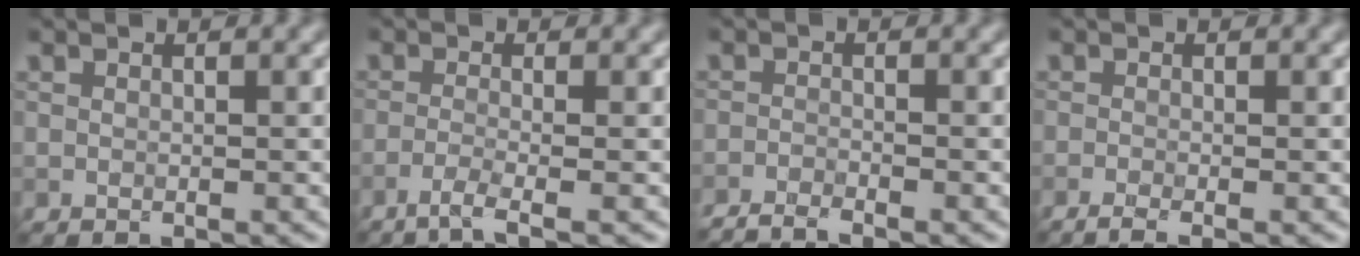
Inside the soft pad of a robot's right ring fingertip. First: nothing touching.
{"total": 2.3, "force": [-1.4, 0.3, 1.8], "torque": [-0.030, -0.001, -0.044]}
{"total": 3.0, "force": [-2.8, 0.2, 1.1], "torque": [-0.026, -0.007, -0.058]}
{"total": 1.9, "force": [-1.3, 0.4, 1.4], "torque": [-0.026, -0.005, -0.028]}